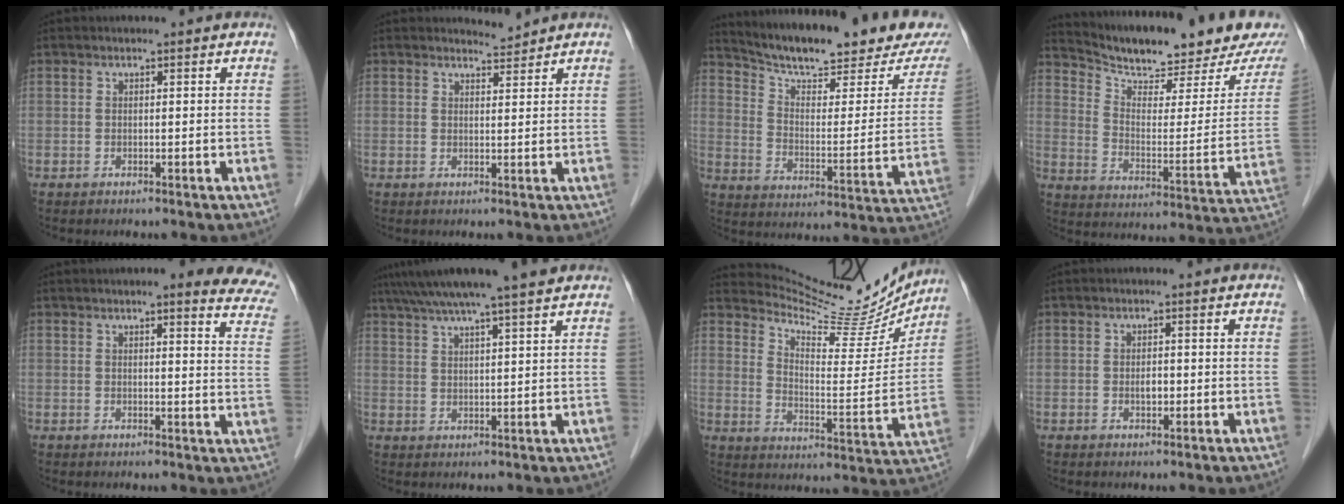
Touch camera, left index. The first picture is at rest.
{"total": 1.8, "force": [1.7, -0.2, -0.4], "torque": [-0.002, -0.008, 0.031]}
{"total": 22.2, "force": [19.3, 3.0, 10.5], "torque": [-0.160, -0.037, 0.265]}
{"total": 20.0, "force": [17.8, 2.4, 8.8], "torque": [-0.139, -0.044, 0.251]}
{"total": 13.8, "force": [11.9, 2.1, 6.7], "torque": [-0.050, -0.023, 0.108]}
{"total": 11.8, "force": [9.8, -0.7, 6.6], "torque": [-0.115, 0.029, 0.139]}
{"total": 17.3, "force": [16.6, 2.6, 3.8], "torque": [-0.063, -0.050, 0.230]}
{"total": 1.4, "force": [-0.3, 0.7, 1.2], "torque": [-0.021, 0.000, -0.003]}